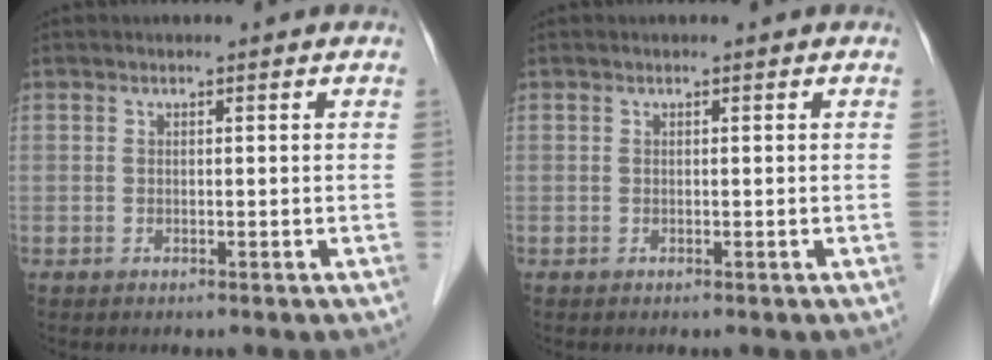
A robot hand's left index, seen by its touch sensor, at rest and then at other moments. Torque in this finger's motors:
{"motor_torque": [0.00, 0.00, 0.01, 0.00]}